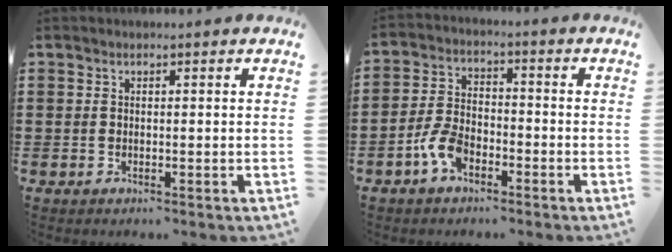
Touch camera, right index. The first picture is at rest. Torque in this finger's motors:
{"motor_torque": [0.69, 0.69, 0.29, 0.05]}